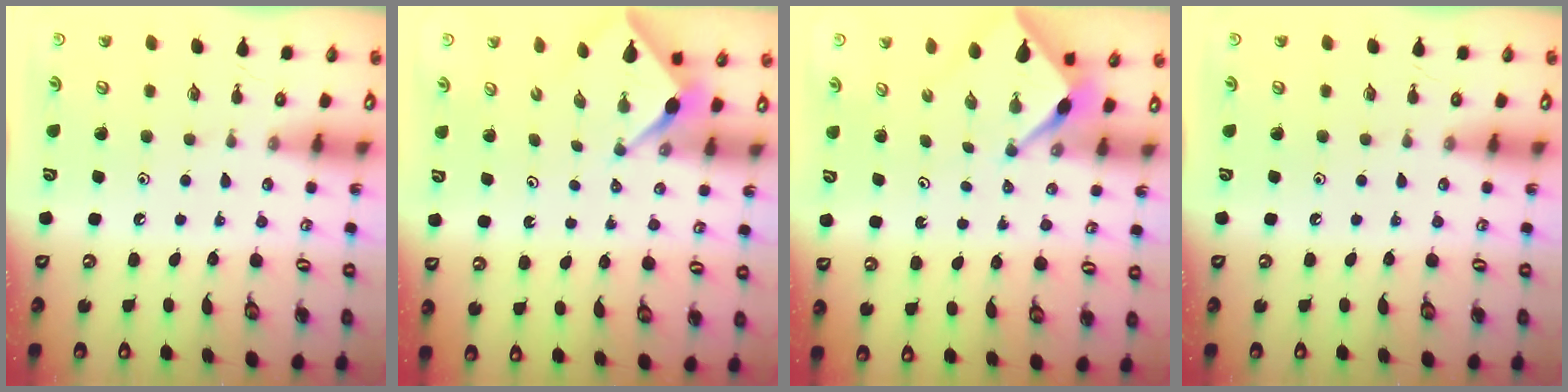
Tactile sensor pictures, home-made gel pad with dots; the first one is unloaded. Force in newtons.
{"total": 2.5, "press": 2.5, "slide": 0.3}
{"total": 2.6, "press": 2.5, "slide": 0.3}
{"total": 0.0}